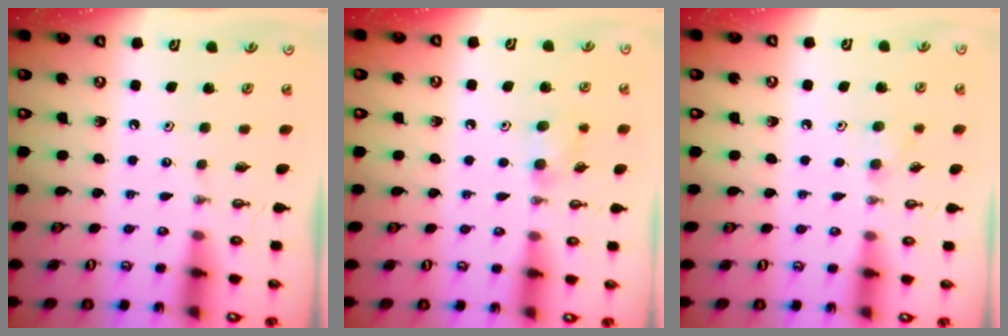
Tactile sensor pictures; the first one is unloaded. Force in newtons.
{"total": 7.2, "press": 7.0, "slide": 1.9}
{"total": 5.1, "press": 4.6, "slide": 2.2}